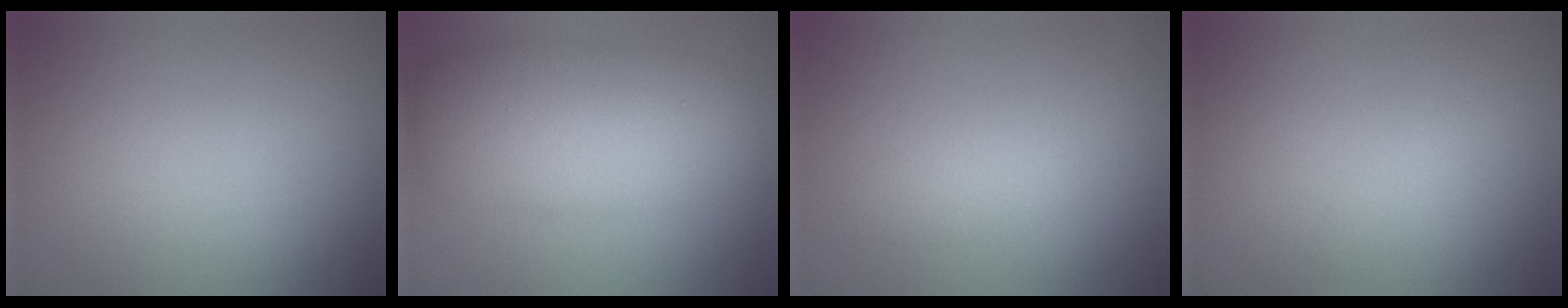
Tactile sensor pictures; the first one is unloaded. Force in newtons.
{"total": 8.5, "press": 8.5, "slide": 0.2}
{"total": 1.4, "press": 1.4, "slide": 0.1}
{"total": 0.7, "press": 0.7, "slide": 0.0}